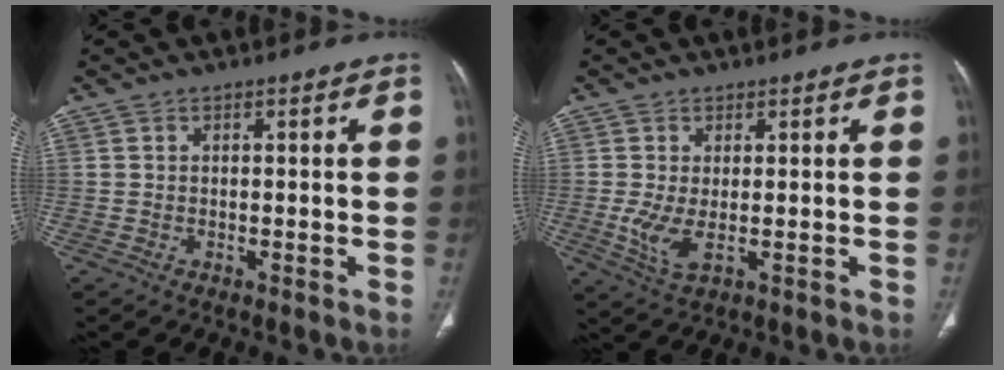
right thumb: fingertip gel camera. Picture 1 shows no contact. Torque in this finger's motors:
{"motor_torque": [2.60, 2.41, 0.53, -0.98, -0.04]}